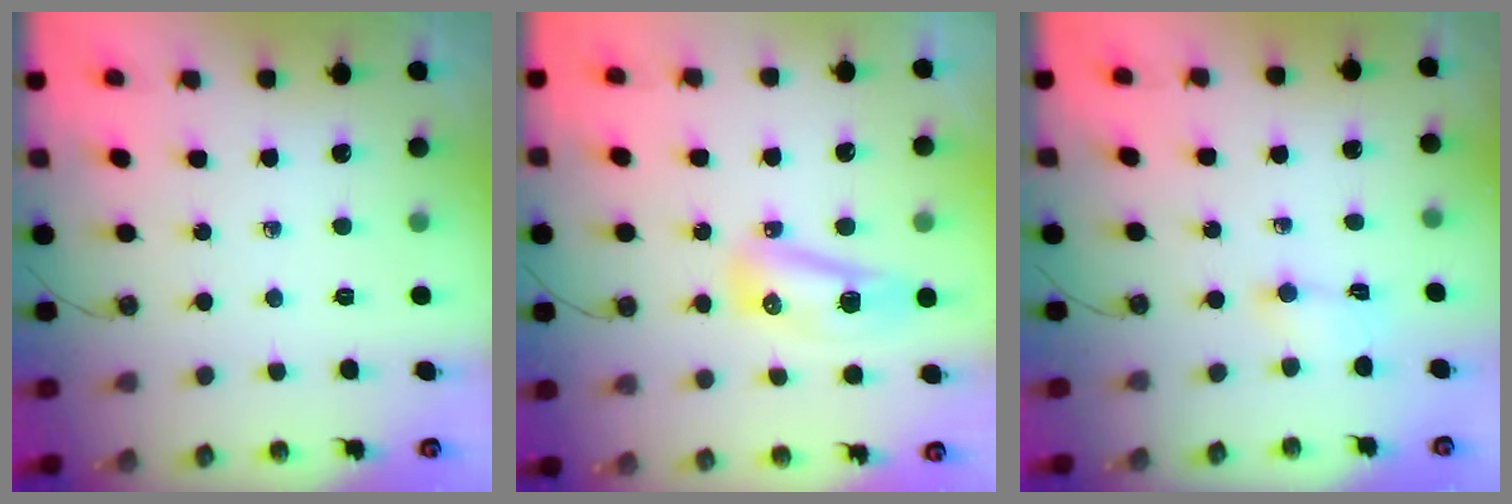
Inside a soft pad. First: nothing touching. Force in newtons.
{"total": 13.3, "press": 10.0, "slide": 8.8}
{"total": 2.6, "press": 2.5, "slide": 0.9}